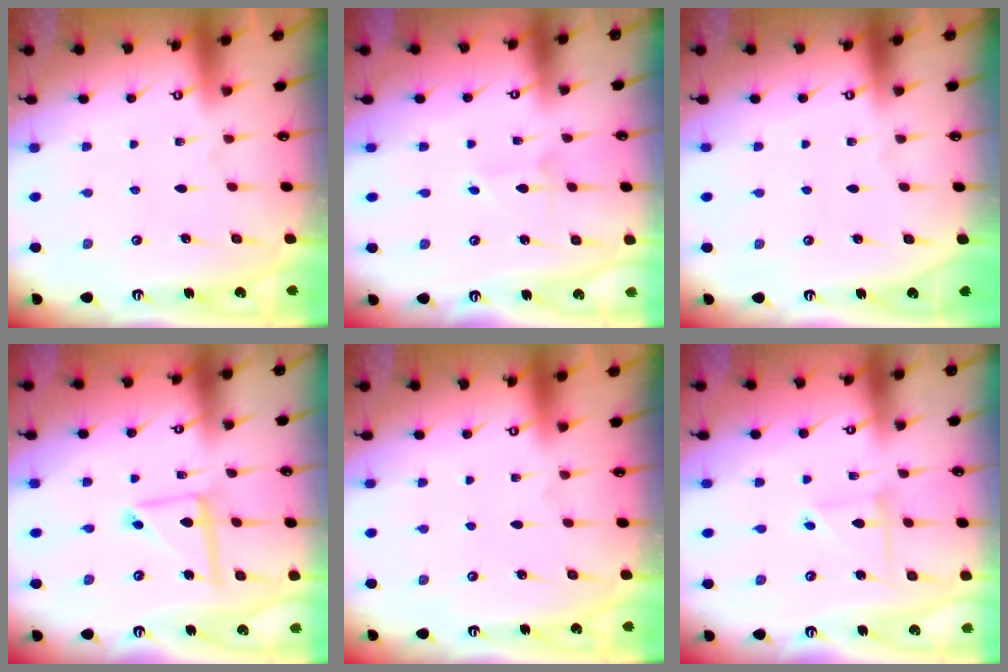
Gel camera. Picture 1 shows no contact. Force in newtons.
{"total": 1.5, "press": 1.5, "slide": 0.1}
{"total": 0.0}
{"total": 8.4, "press": 8.4, "slide": 0.8}
{"total": 0.0}
{"total": 3.4, "press": 3.4, "slide": 0.4}